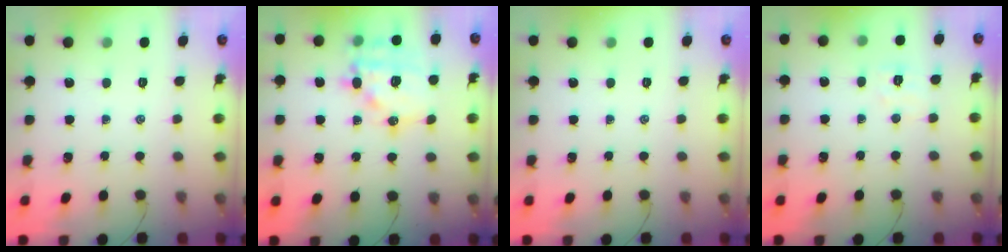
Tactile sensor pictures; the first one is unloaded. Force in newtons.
{"total": 15.8, "press": 15.4, "slide": 3.4}
{"total": 0.0}
{"total": 4.1, "press": 4.0, "slide": 1.0}